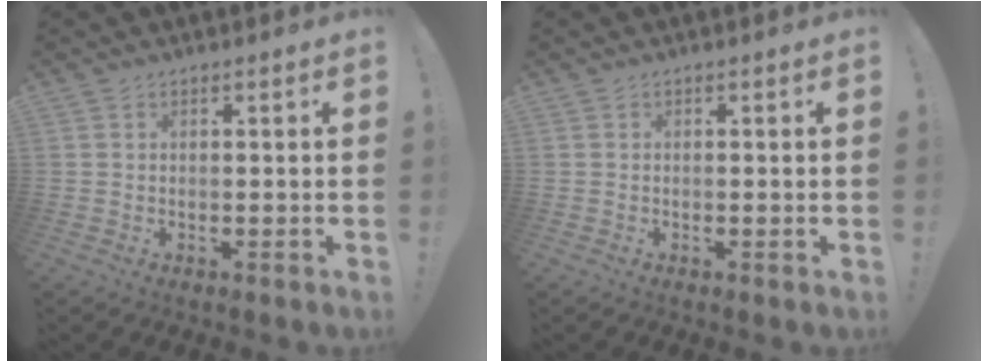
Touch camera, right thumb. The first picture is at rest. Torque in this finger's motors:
{"motor_torque": [0.05, -0.02, 0.07, -0.12, -0.03]}